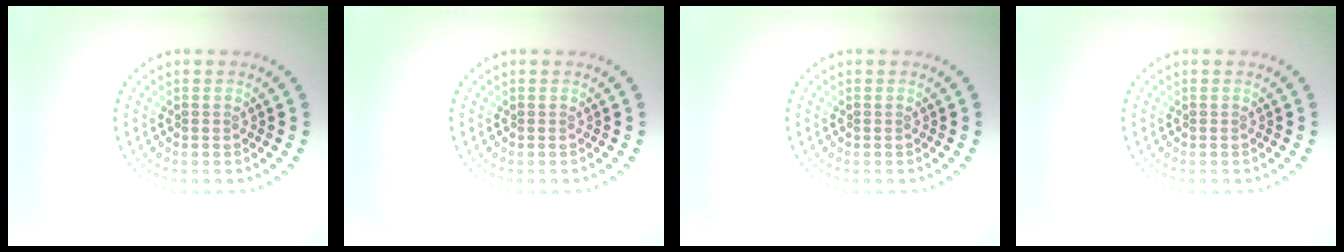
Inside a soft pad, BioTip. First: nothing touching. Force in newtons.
{"total": 0.0}
{"total": 0.0}
{"total": 0.0}